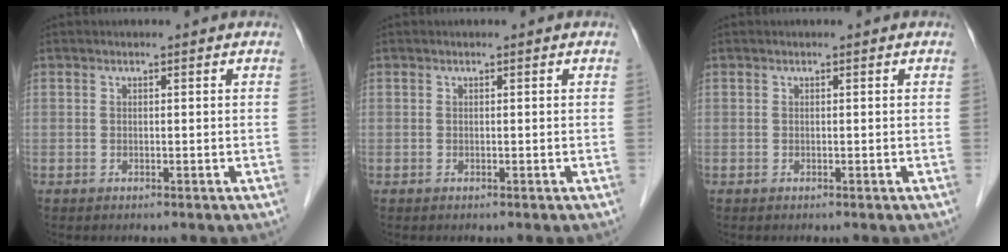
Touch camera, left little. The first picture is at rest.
{"total": 0.0}
{"total": 0.0}